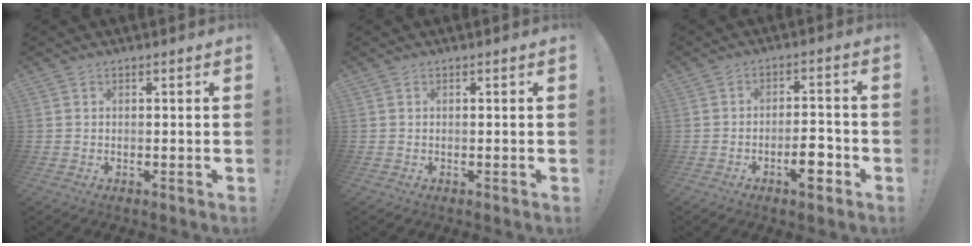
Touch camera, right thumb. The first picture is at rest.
{"total": 0.0}
{"total": 7.8, "force": [-3.9, 2.8, 6.1], "torque": [-0.070, 0.016, -0.064]}